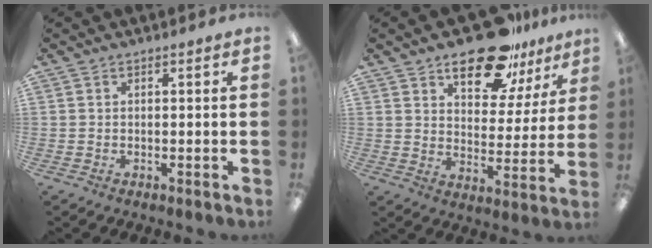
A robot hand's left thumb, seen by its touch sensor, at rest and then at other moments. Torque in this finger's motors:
{"motor_torque": [1.44, 1.21, 1.40, -0.93, 0.02]}